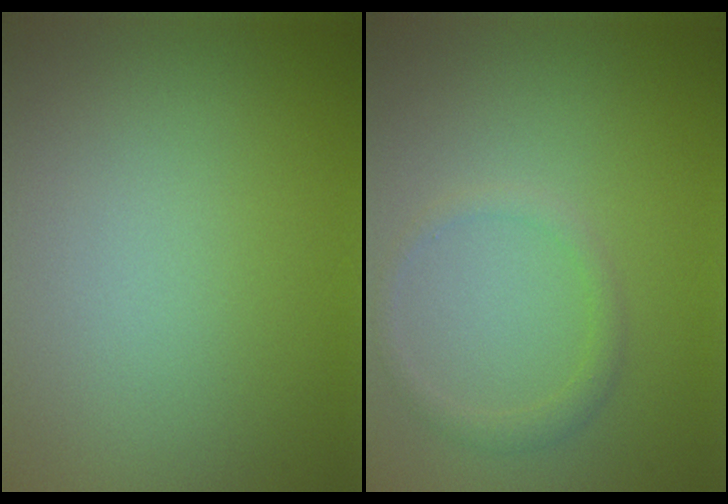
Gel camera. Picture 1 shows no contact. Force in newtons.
{"total": 1.4, "press": 1.4, "slide": 0.1}